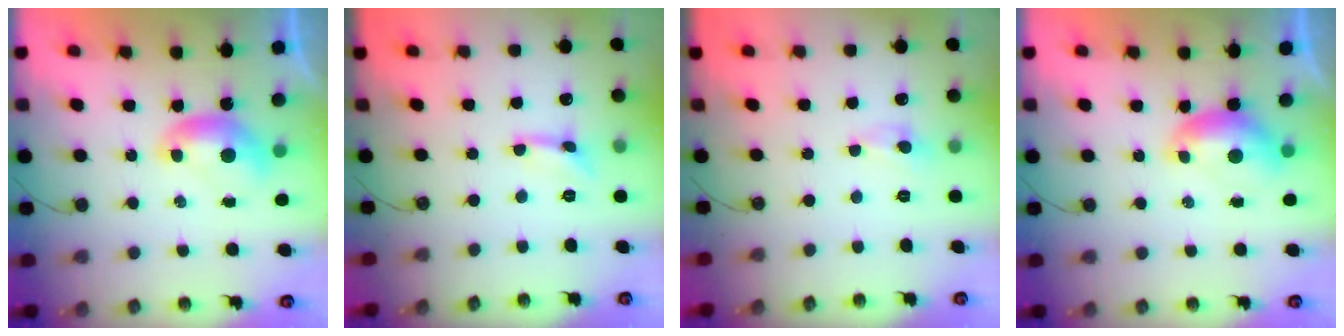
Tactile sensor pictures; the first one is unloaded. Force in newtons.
{"total": 0.7, "press": 0.6, "slide": 0.3}
{"total": 0.6, "press": 0.5, "slide": 0.4}
{"total": 0.6, "press": 0.4, "slide": 0.4}